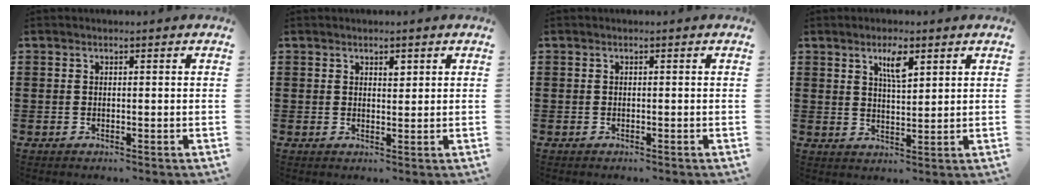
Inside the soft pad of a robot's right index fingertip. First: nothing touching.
{"total": 1.5, "force": [1.0, 0.7, 0.8], "torque": [-0.001, -0.003, 0.014]}
{"total": 0.0}
{"total": 4.6, "force": [2.6, 1.2, 3.6], "torque": [-0.063, 0.000, 0.041]}